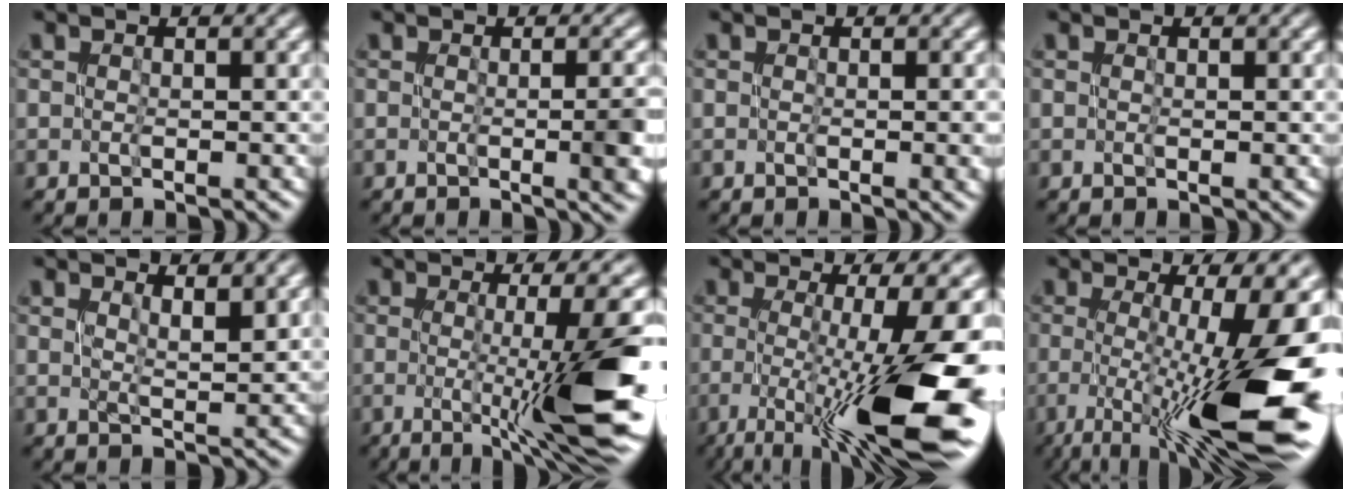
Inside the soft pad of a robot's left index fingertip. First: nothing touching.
{"total": 4.4, "force": [-1.2, 1.4, 4.0], "torque": [-0.048, -0.007, -0.011]}
{"total": 2.2, "force": [-0.4, 0.8, 2.1], "torque": [-0.030, -0.004, -0.005]}
{"total": 0.0}
{"total": 2.2, "force": [1.3, 0.5, 1.7], "torque": [-0.026, -0.002, 0.028]}
{"total": 8.2, "force": [-2.7, 1.3, 7.7], "torque": [-0.112, -0.001, -0.041]}
{"total": 12.5, "force": [-4.8, 3.7, 10.9], "torque": [-0.196, -0.018, -0.073]}
{"total": 14.2, "force": [-4.5, 4.9, 12.6], "torque": [-0.196, -0.010, -0.068]}